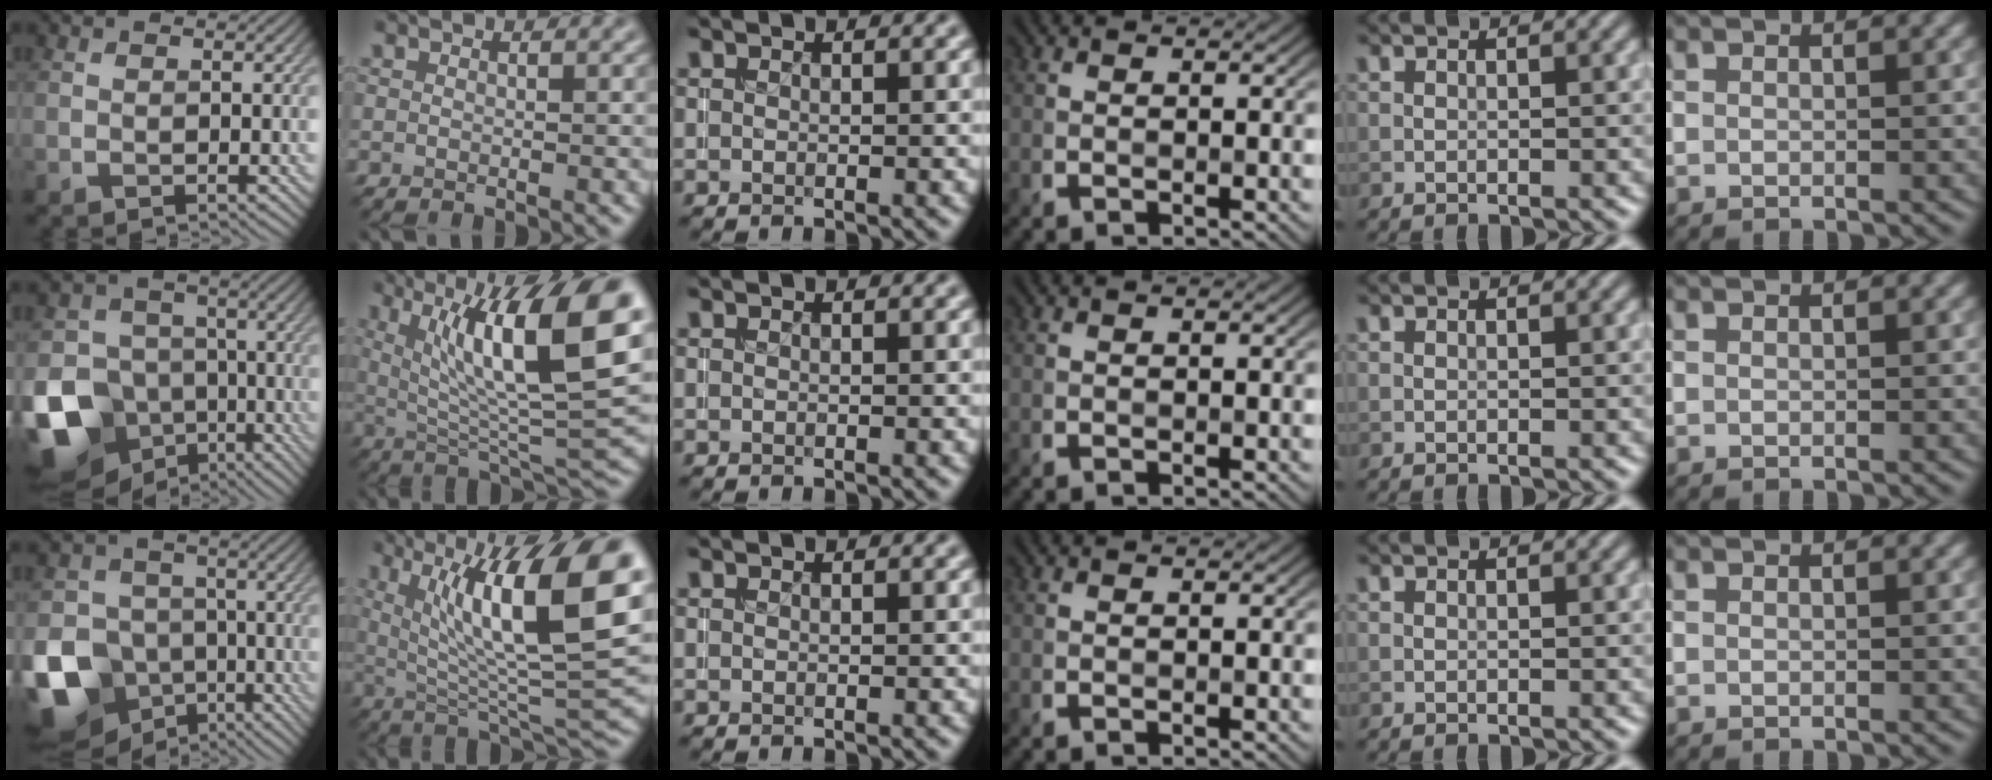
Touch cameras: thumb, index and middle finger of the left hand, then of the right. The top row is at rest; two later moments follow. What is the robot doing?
{"motion": "insert", "object": "coin"}